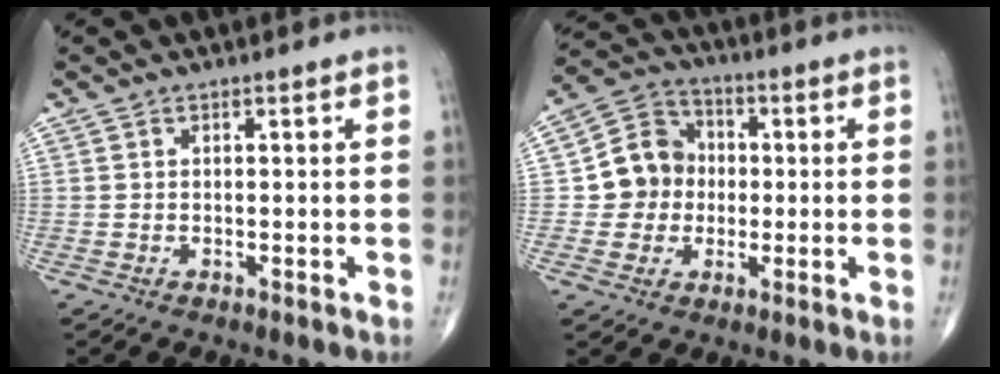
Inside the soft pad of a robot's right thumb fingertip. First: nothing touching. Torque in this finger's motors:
{"motor_torque": [0.01, 0.01, 0.06, -0.07, 0.04]}